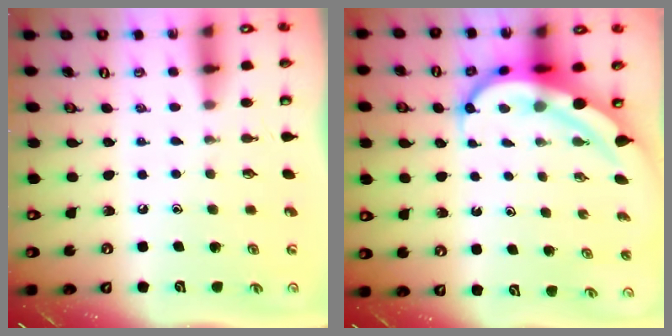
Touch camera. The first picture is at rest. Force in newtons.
{"total": 9.2, "press": 9.1, "slide": 0.9}